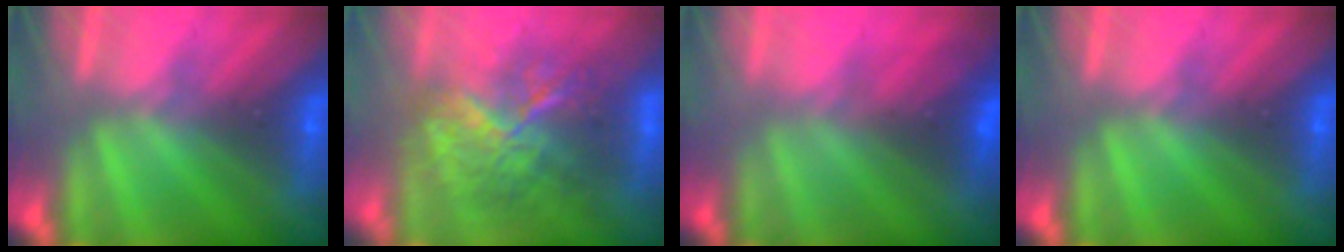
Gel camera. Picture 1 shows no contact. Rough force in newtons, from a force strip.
{"total": 7.5}
{"total": 2.8}
{"total": 0.0}